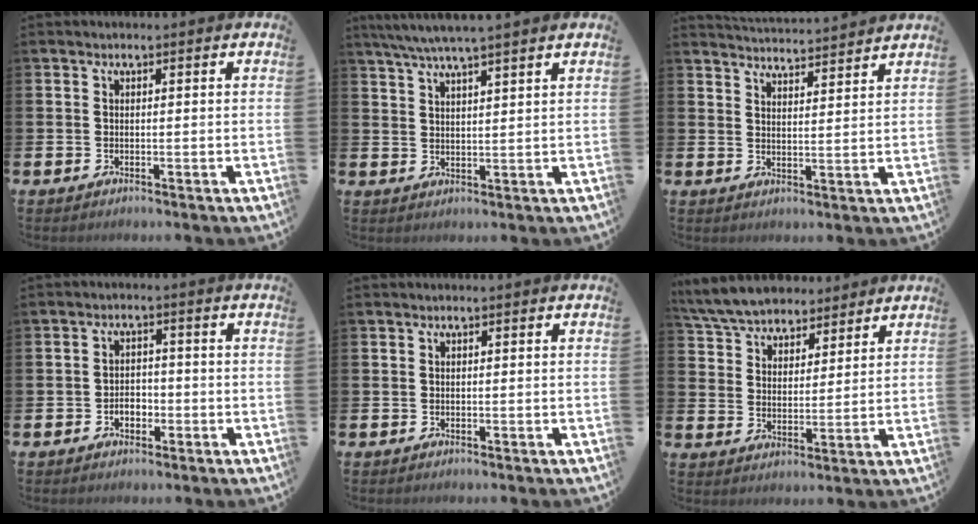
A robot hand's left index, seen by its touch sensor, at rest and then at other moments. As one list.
[{"total": 5.0, "force": [4.7, -0.4, 1.8], "torque": [-0.057, -0.012, 0.085]}, {"total": 4.3, "force": [4.3, -0.2, -0.2], "torque": [-0.008, -0.036, 0.076]}, {"total": 2.5, "force": [-1.0, 1.8, 1.4], "torque": [-0.021, 0.002, -0.025]}, {"total": 0.0}, {"total": 6.8, "force": [6.4, 2.0, 0.7], "torque": [-0.051, -0.026, 0.119]}]